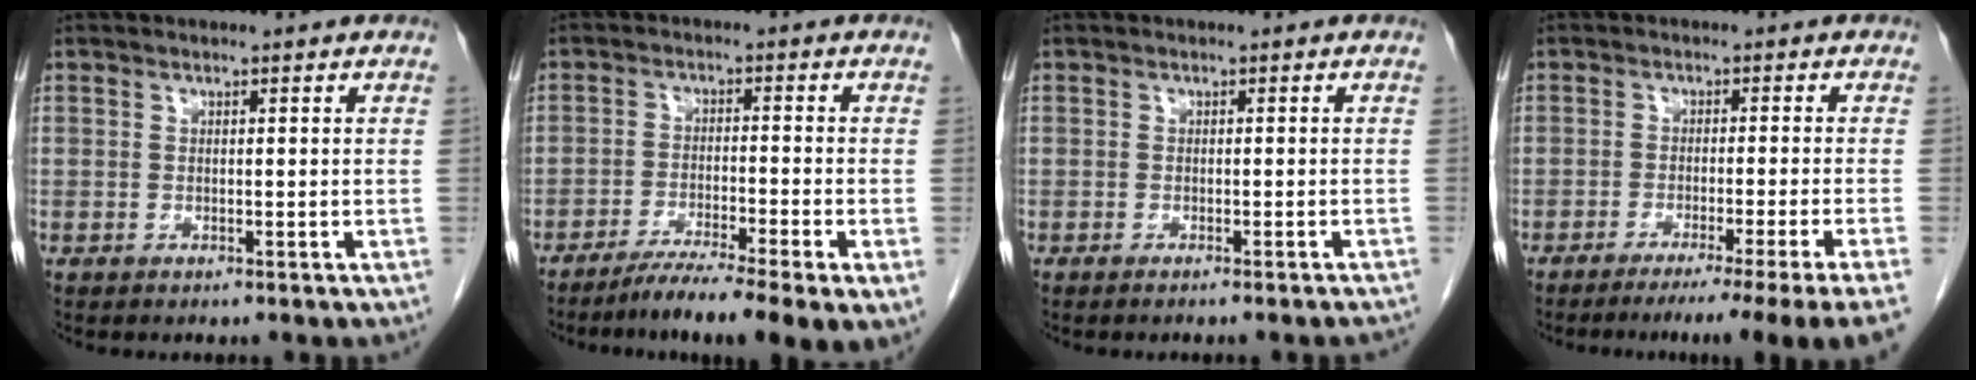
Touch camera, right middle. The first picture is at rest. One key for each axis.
{"total": 11.1, "fx": -7.3, "fy": 0.5, "fz": 8.4, "tx": -0.119, "ty": -0.018, "tz": -0.115}
{"total": 4.6, "fx": -4.2, "fy": -0.2, "fz": 1.8, "tx": -0.017, "ty": -0.008, "tz": -0.052}
{"total": 13.6, "fx": -11.3, "fy": -2.4, "fz": 7.1, "tx": -0.062, "ty": -0.037, "tz": -0.151}